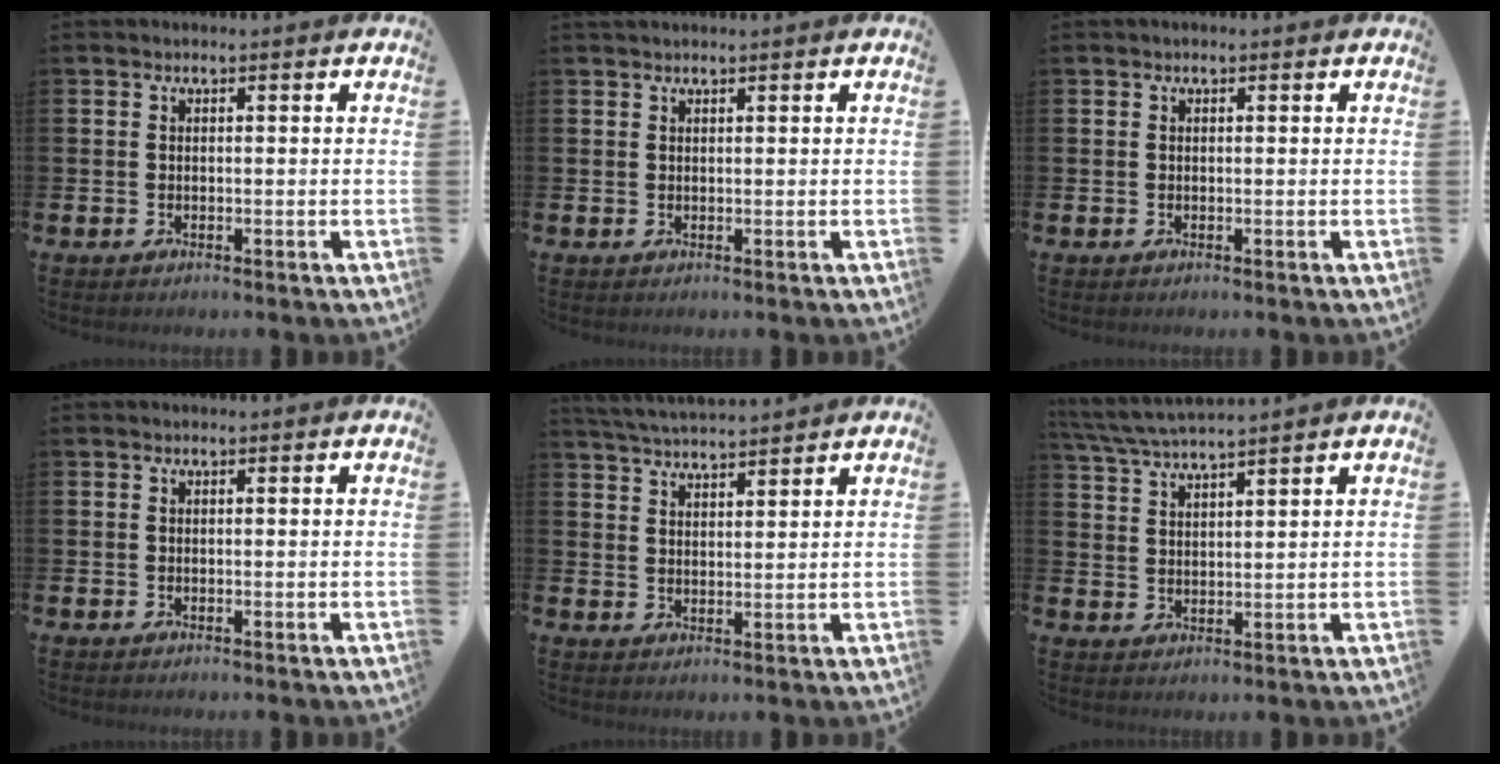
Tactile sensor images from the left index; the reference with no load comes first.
{"total": 0.8, "force": [0.8, 0.0, 0.1], "torque": [0.003, -0.001, 0.012]}
{"total": 0.0}
{"total": 0.0}
{"total": 4.2, "force": [4.2, 0.1, 0.3], "torque": [-0.012, -0.026, 0.074]}
{"total": 4.5, "force": [4.3, -0.3, 1.1], "torque": [-0.036, -0.021, 0.076]}